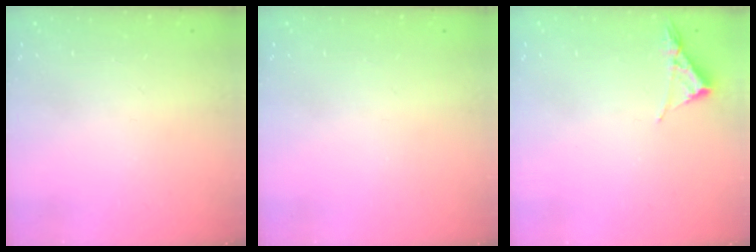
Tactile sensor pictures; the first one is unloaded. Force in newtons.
{"total": 0.0}
{"total": 3.1, "press": 3.1, "slide": 0.5}